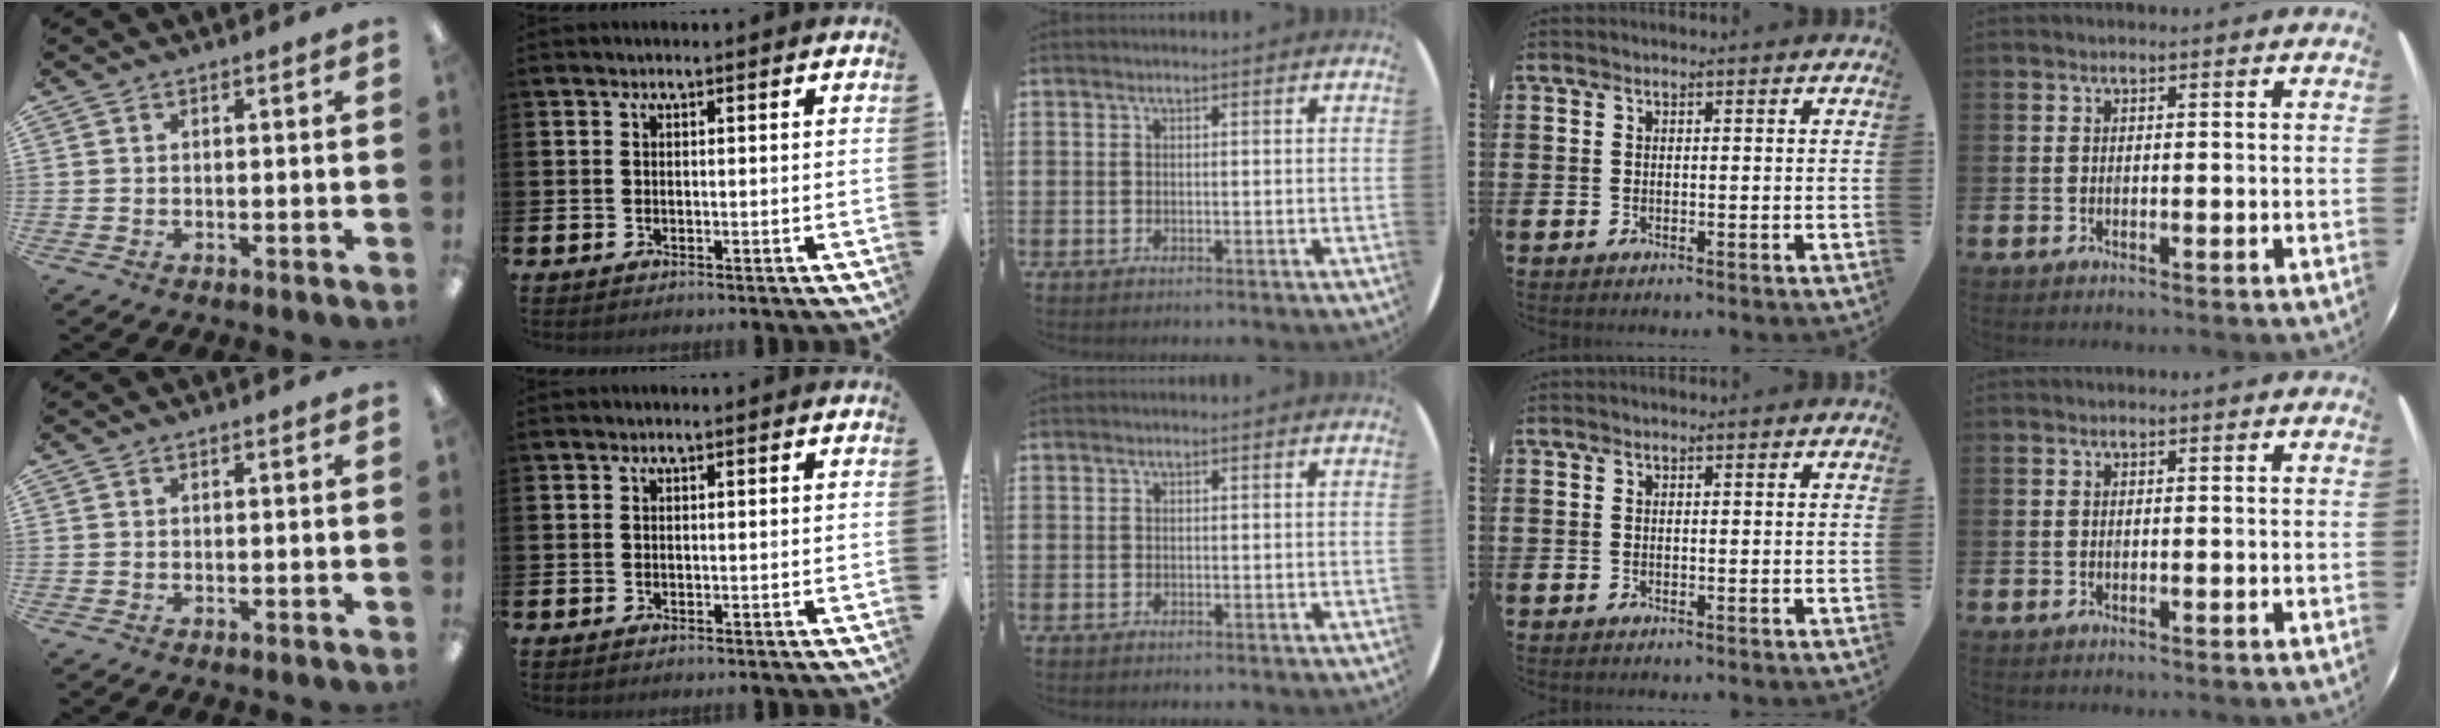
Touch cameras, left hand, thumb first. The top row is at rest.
{}